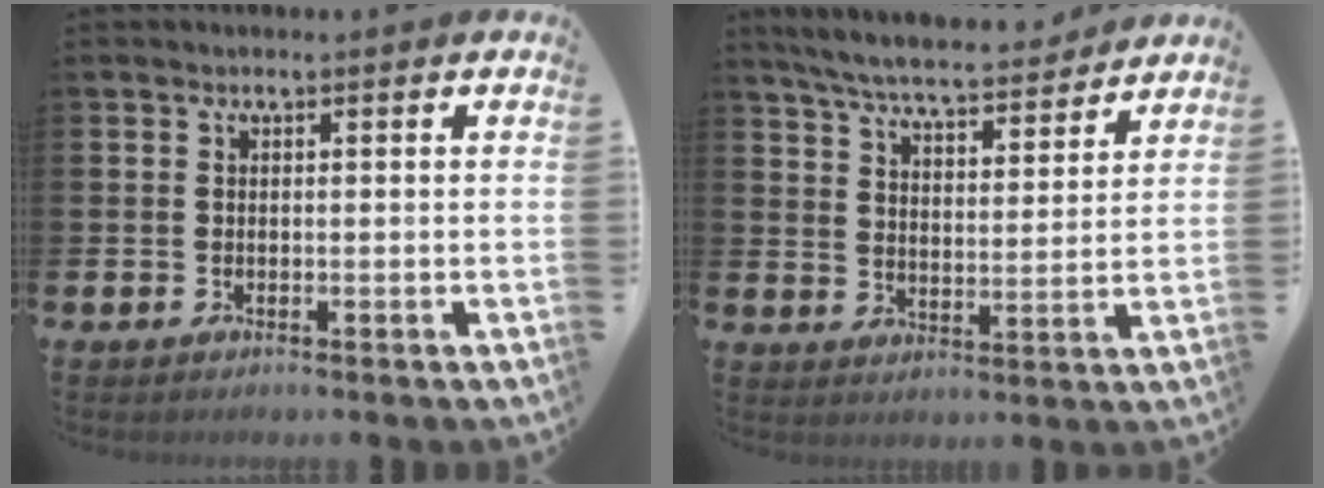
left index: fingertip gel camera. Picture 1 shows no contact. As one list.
[{"total": 6.9, "force": [6.5, 0.8, 2.1], "torque": [-0.062, -0.043, 0.112]}]